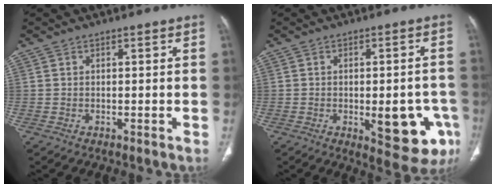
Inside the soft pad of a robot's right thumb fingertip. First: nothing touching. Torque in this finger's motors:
{"motor_torque": [2.67, 2.34, 0.93, 0.06, 0.22]}